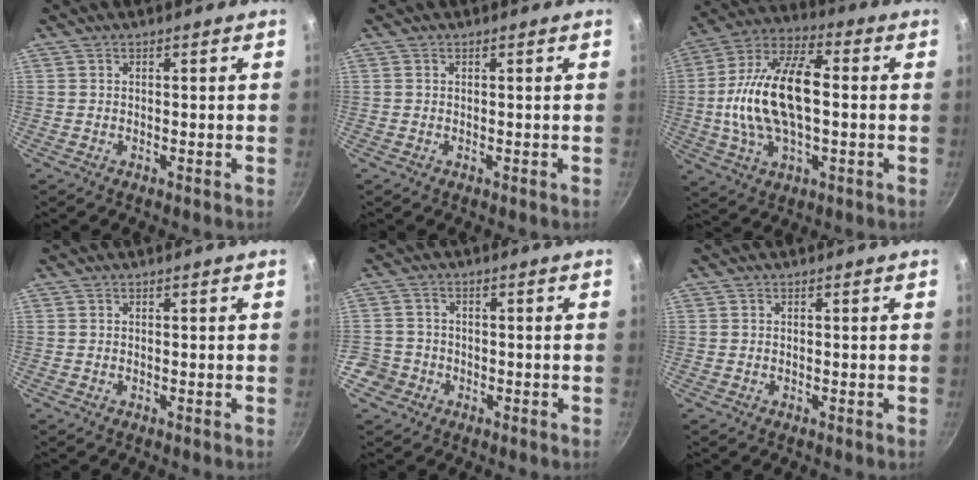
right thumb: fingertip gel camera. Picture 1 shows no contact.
{"total": 0.0}
{"total": 19.3, "force": [-0.2, 10.0, 16.5], "torque": [-0.303, 0.031, -0.014]}
{"total": 0.0}
{"total": 5.5, "force": [-2.5, 4.8, 1.0], "torque": [-0.005, 0.037, -0.044]}
{"total": 0.0}